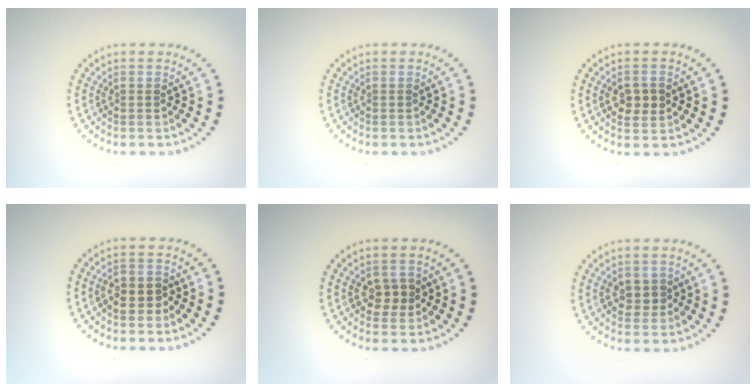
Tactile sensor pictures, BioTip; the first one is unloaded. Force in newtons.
{"total": 0.0}
{"total": 2.4, "press": 2.4, "slide": 0.2}
{"total": 2.4, "press": 2.3, "slide": 0.7}
{"total": 2.4, "press": 2.4, "slide": 0.4}
{"total": 1.7, "press": 1.6, "slide": 0.2}